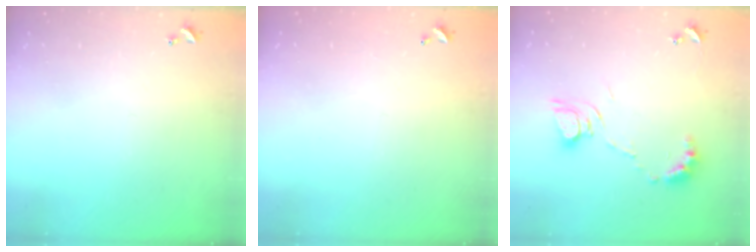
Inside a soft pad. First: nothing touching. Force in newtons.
{"total": 2.9, "press": 2.9, "slide": 0.1}
{"total": 9.9, "press": 9.8, "slide": 1.2}